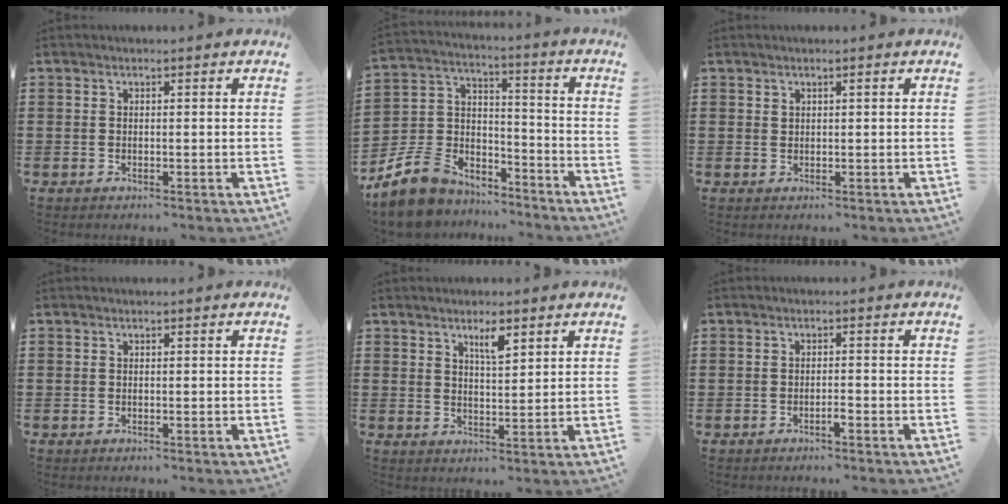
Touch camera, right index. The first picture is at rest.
{"total": 7.4, "force": [-6.1, 4.0, 1.4], "torque": [-0.064, 0.007, -0.125]}
{"total": 0.7, "force": [0.4, 0.4, 0.4], "torque": [-0.009, 0.003, 0.007]}
{"total": 0.0}
{"total": 3.7, "force": [2.4, 0.8, 2.7], "torque": [-0.050, 0.002, 0.039]}
{"total": 1.3, "force": [-0.9, 0.1, 0.9], "torque": [-0.018, -0.003, -0.016]}